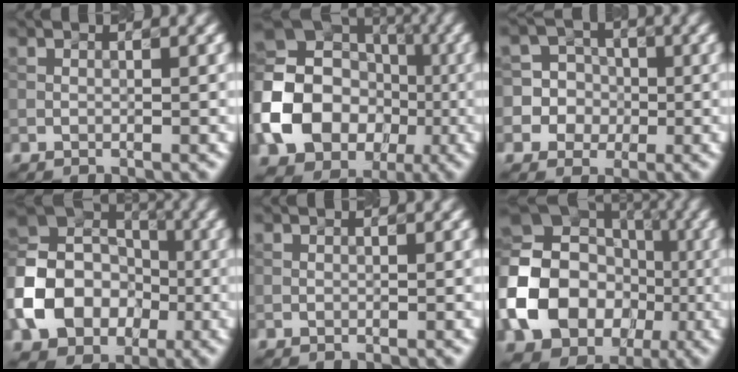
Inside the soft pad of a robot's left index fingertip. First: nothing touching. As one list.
[{"total": 13.4, "force": [-3.0, 11.3, 6.7], "torque": [-0.156, 0.001, -0.067]}, {"total": 8.2, "force": [-0.6, 8.1, 1.5], "torque": [-0.050, 0.022, -0.019]}, {"total": 10.2, "force": [-3.0, 8.2, 5.3], "torque": [-0.115, 0.000, -0.067]}, {"total": 0.0}, {"total": 15.0, "force": [-3.0, 12.6, 7.6], "torque": [-0.175, 0.002, -0.065]}]